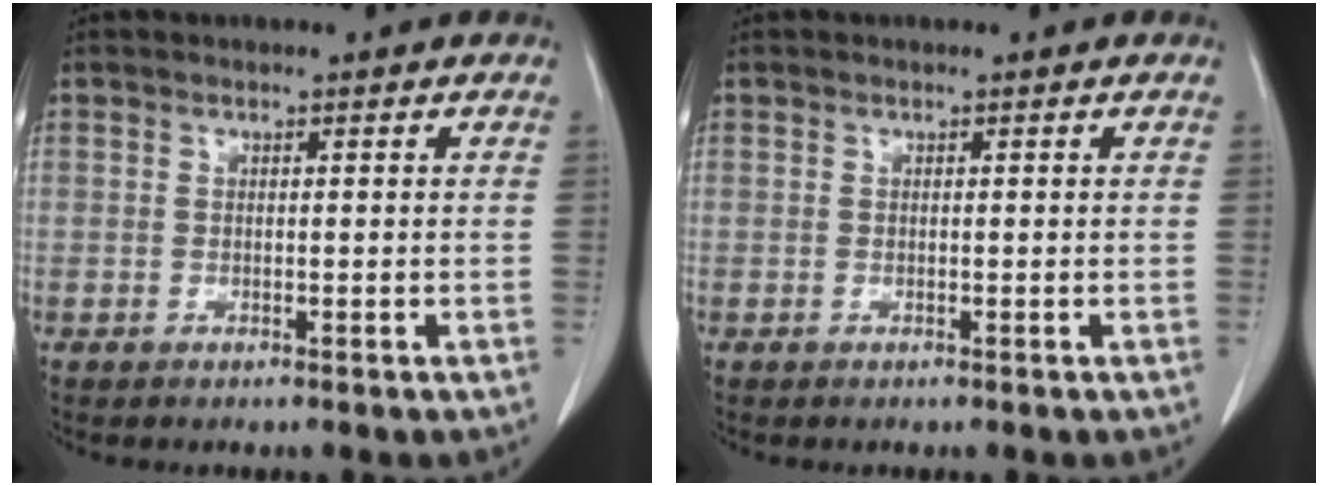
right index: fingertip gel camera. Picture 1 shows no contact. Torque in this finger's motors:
{"motor_torque": [0.00, 0.00, 0.00, 0.00]}